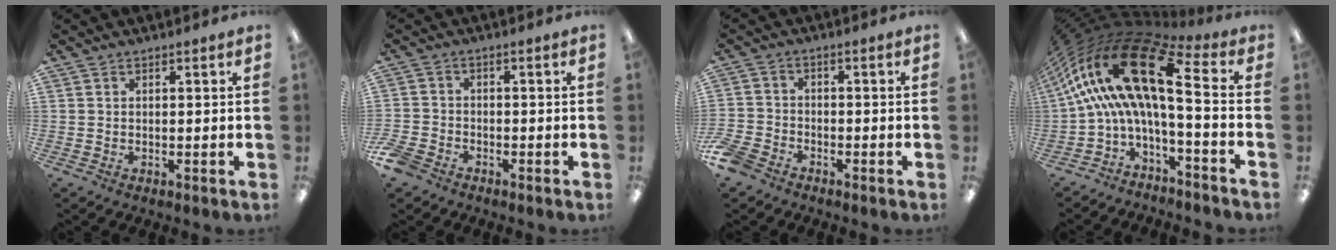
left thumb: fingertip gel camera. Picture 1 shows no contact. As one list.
[{"total": 4.0, "force": [-3.2, 2.1, 1.3], "torque": [-0.037, 0.010, -0.063]}, {"total": 5.2, "force": [-4.2, 2.4, 1.8], "torque": [-0.049, 0.014, -0.084]}, {"total": 20.6, "force": [4.3, 7.1, 18.9], "torque": [-0.362, -0.032, 0.074]}]